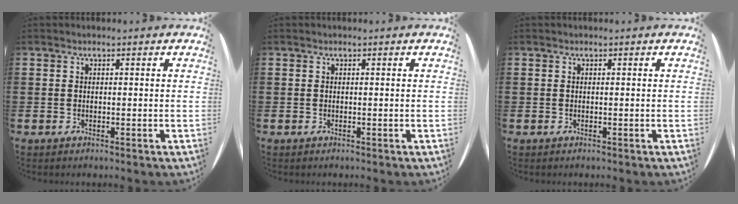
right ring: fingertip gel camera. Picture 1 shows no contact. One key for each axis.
{"total": 0.0}
{"total": 0.0}